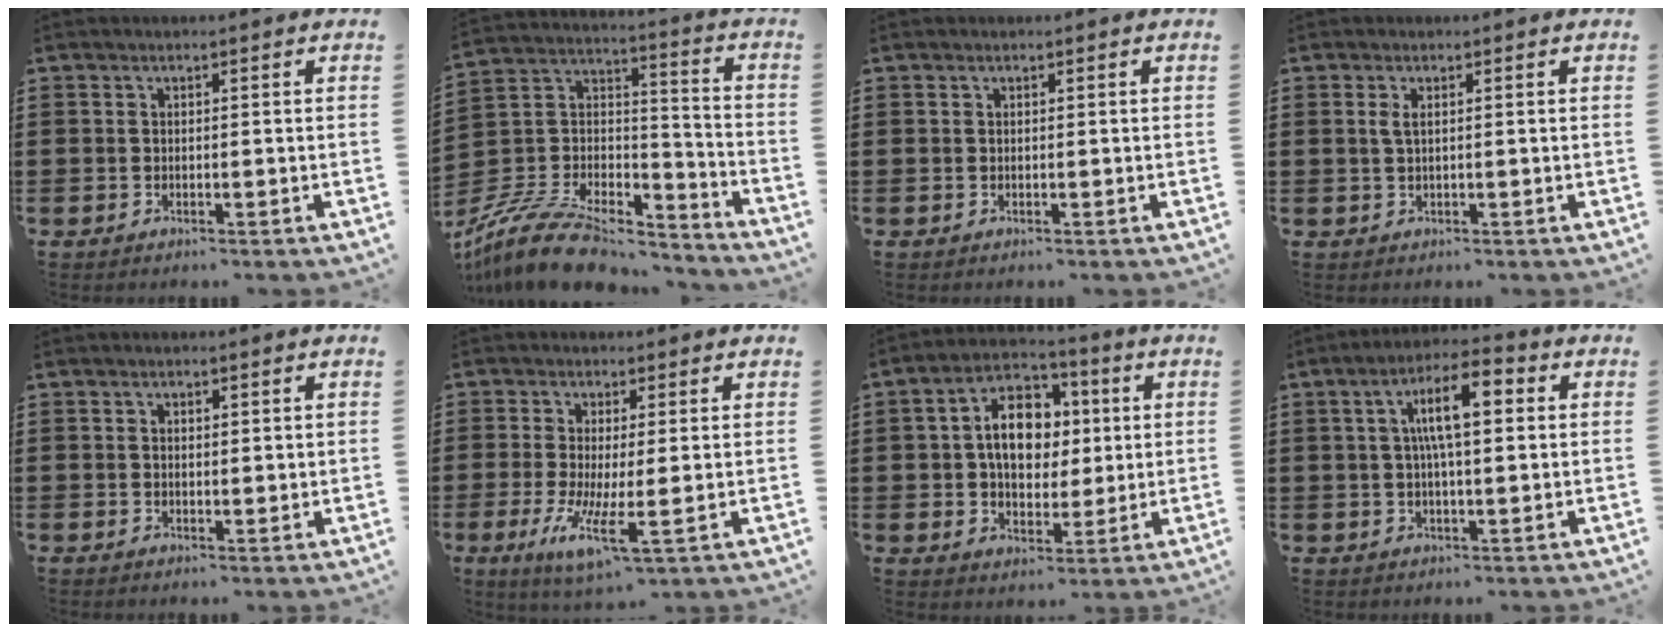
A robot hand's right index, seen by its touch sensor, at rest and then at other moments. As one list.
[{"total": 11.6, "force": [-9.6, 3.9, 5.2], "torque": [-0.112, 0.017, -0.187]}, {"total": 0.0}, {"total": 1.5, "force": [0.4, 0.4, 1.3], "torque": [-0.027, 0.004, 0.006]}, {"total": 0.9, "force": [0.4, 0.5, 0.6], "torque": [-0.012, 0.004, 0.008]}, {"total": 6.8, "force": [-1.7, 1.3, 6.4], "torque": [-0.132, -0.018, -0.029]}, {"total": 10.0, "force": [1.1, 6.9, 7.2], "torque": [-0.138, 0.015, 0.015]}, {"total": 8.9, "force": [1.7, 2.6, 8.3], "torque": [-0.168, 0.010, 0.023]}]